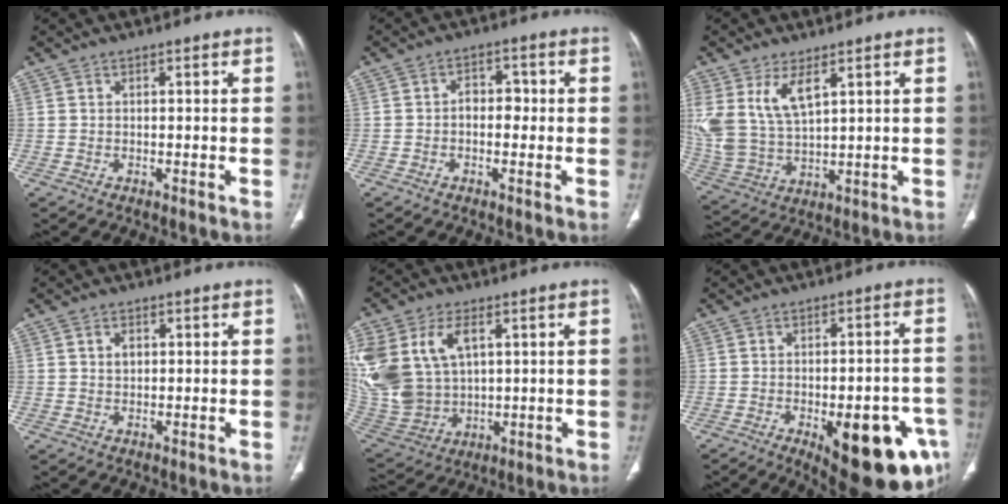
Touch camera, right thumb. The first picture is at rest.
{"total": 3.7, "force": [-0.3, 2.6, 2.7], "torque": [-0.022, 0.012, -0.010]}
{"total": 11.6, "force": [5.3, 5.8, 8.5], "torque": [-0.180, -0.018, 0.123]}
{"total": 2.3, "force": [0.7, 1.7, 1.4], "torque": [-0.019, -0.001, 0.013]}
{"total": 21.9, "force": [6.4, 15.0, 14.6], "torque": [-0.348, 0.004, 0.145]}
{"total": 20.6, "force": [-8.3, 7.9, 17.1], "torque": [-0.160, 0.020, -0.092]}